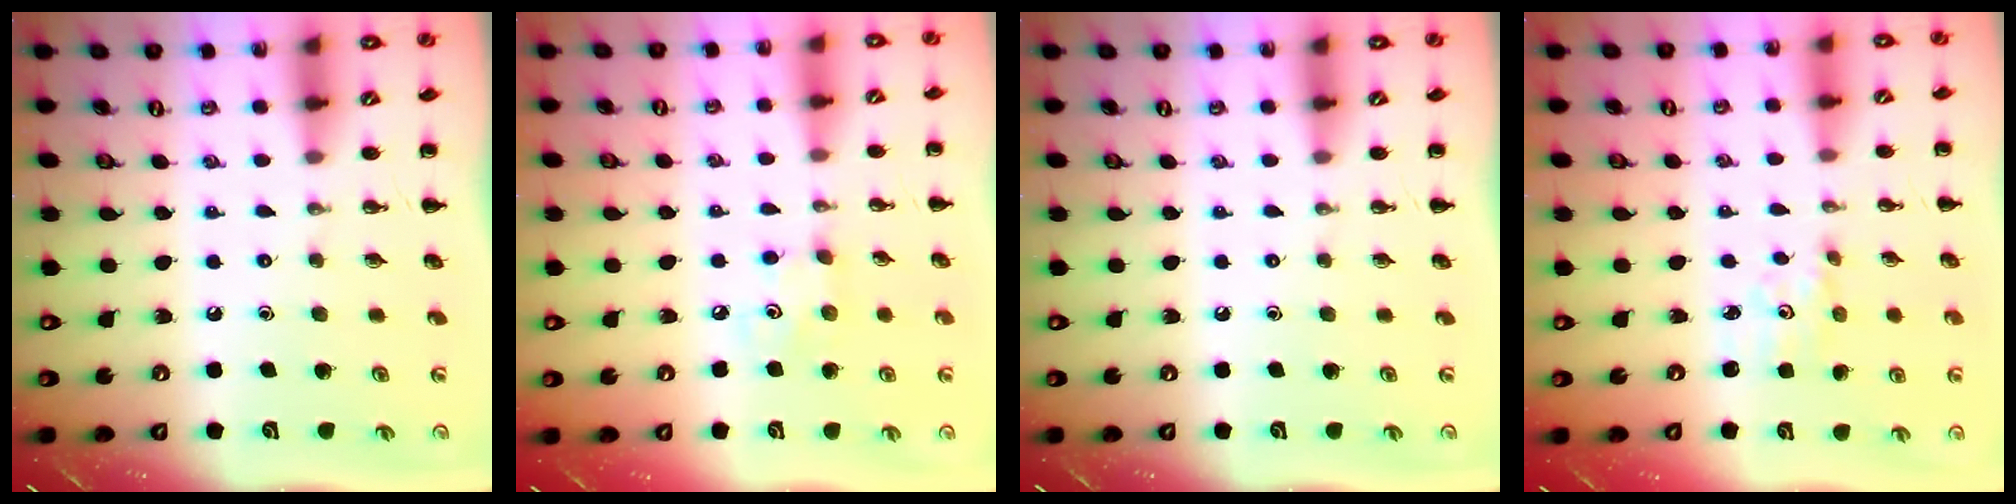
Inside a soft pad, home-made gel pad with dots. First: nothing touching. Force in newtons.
{"total": 3.0, "press": 3.0, "slide": 0.6}
{"total": 0.0}
{"total": 1.9, "press": 1.9, "slide": 0.5}